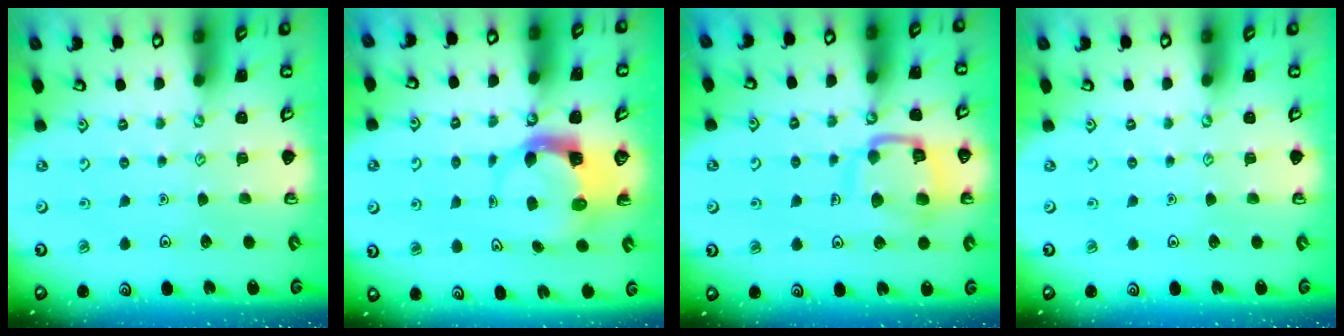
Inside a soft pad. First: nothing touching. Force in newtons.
{"total": 3.9, "press": 3.9, "slide": 0.6}
{"total": 13.3, "press": 13.2, "slide": 1.5}
{"total": 0.0}